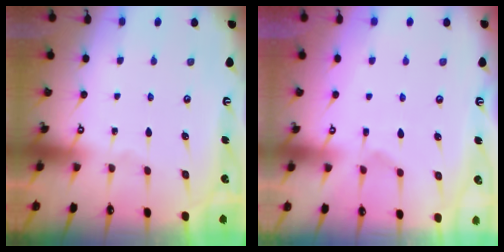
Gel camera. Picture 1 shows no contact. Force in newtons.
{"total": 1.4, "press": 0.2, "slide": 1.4}